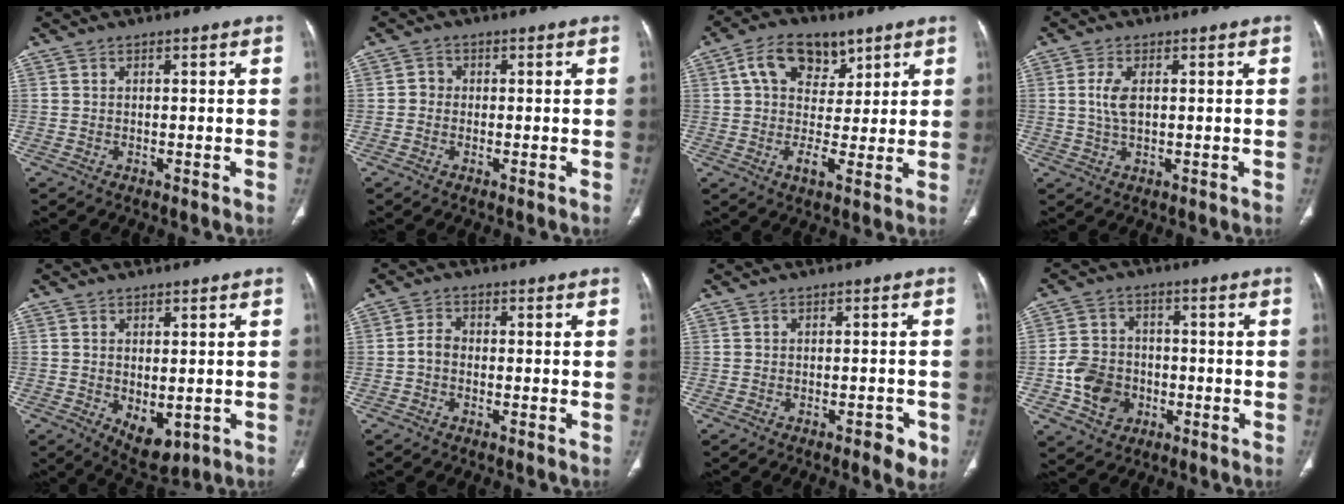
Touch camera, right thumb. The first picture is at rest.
{"total": 1.7, "force": [-0.3, 1.6, 0.6], "torque": [0.001, 0.006, -0.011]}
{"total": 11.6, "force": [5.1, 7.4, 7.4], "torque": [-0.091, -0.006, 0.086]}
{"total": 4.2, "force": [0.7, 2.1, 3.6], "torque": [-0.082, 0.000, 0.013]}
{"total": 6.1, "force": [-1.1, 3.5, 4.8], "torque": [-0.058, -0.010, 0.002]}
{"total": 2.6, "force": [-0.7, 1.8, 1.7], "torque": [-0.026, 0.010, -0.022]}
{"total": 3.6, "force": [-1.8, 1.5, 2.7], "torque": [-0.024, 0.008, -0.020]}
{"total": 9.5, "force": [-2.7, 7.9, 4.4], "torque": [-0.055, 0.017, -0.045]}